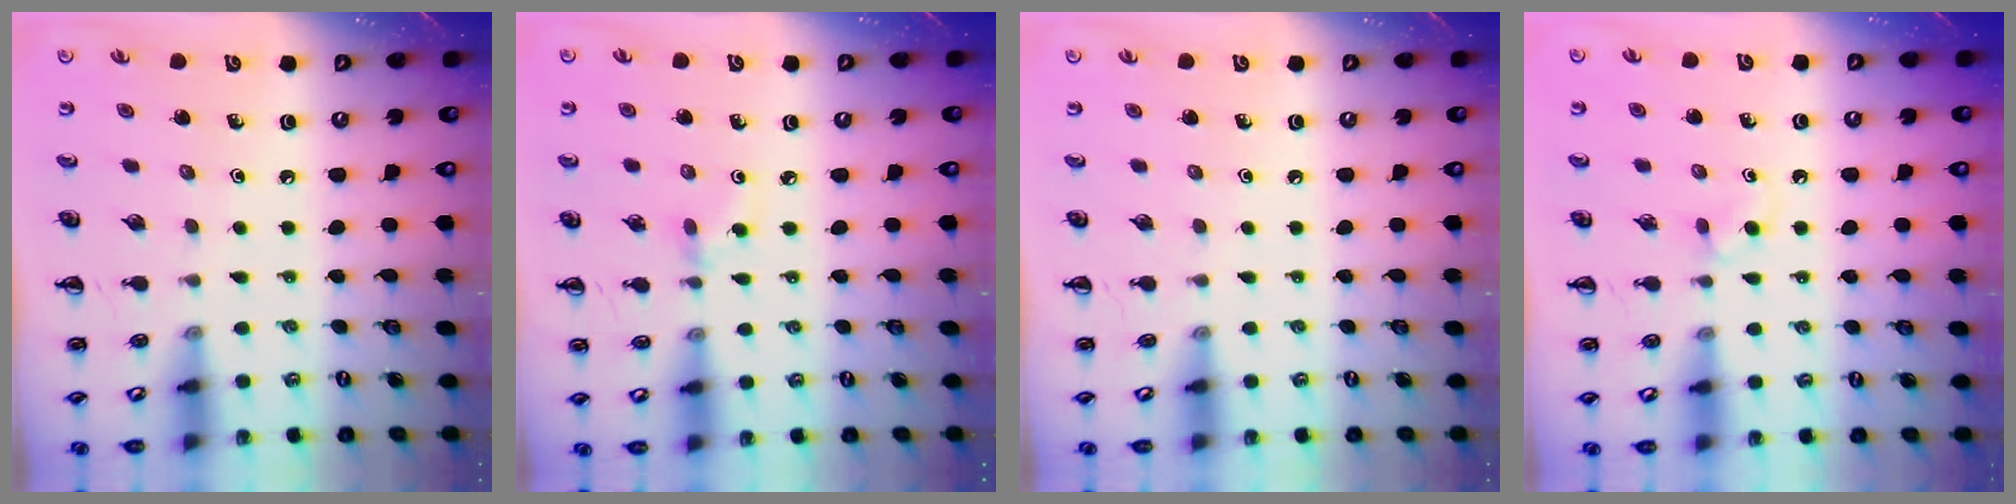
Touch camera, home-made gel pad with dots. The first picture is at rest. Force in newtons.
{"total": 3.0, "press": 2.8, "slide": 1.2}
{"total": 0.0}
{"total": 2.6, "press": 2.3, "slide": 1.2}